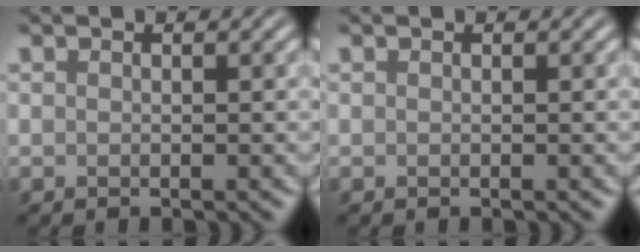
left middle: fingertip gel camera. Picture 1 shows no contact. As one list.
[{"total": 0.0}]